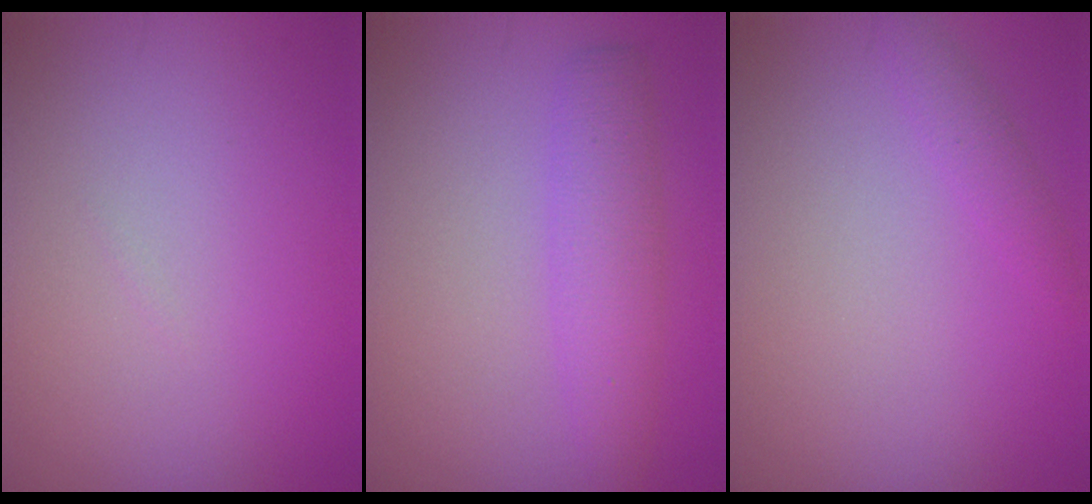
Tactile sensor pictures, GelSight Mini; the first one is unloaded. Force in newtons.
{"total": 3.3, "press": 3.3, "slide": 0.1}
{"total": 1.2, "press": 1.2, "slide": 0.1}